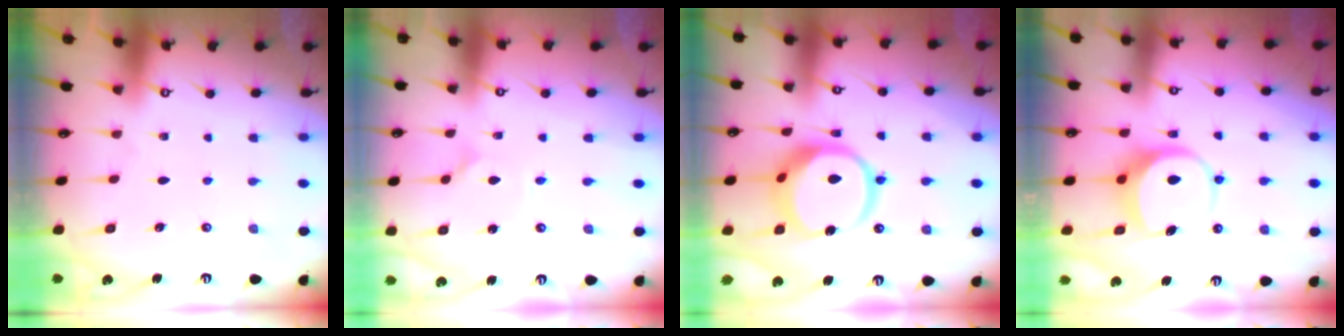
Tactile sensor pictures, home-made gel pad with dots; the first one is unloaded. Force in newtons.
{"total": 2.3, "press": 2.3, "slide": 0.1}
{"total": 13.5, "press": 13.4, "slide": 1.3}
{"total": 9.4, "press": 9.3, "slide": 1.4}